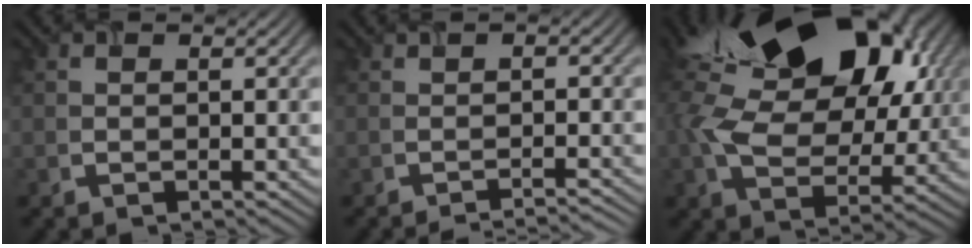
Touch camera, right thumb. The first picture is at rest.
{"total": 2.3, "force": [-1.9, 0.1, 1.4], "torque": [-0.017, 0.003, -0.032]}
{"total": 18.4, "force": [6.4, 11.7, 12.6], "torque": [-0.231, 0.011, 0.115]}